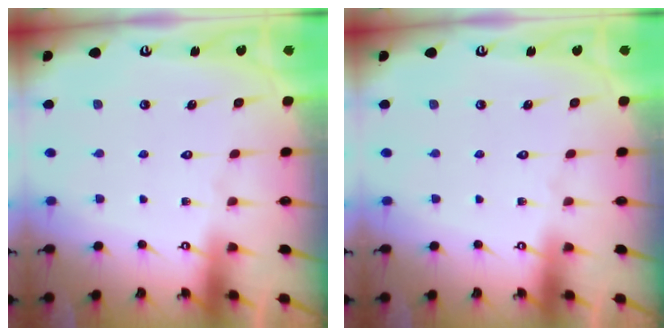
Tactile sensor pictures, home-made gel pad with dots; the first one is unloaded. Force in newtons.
{"total": 0.0}